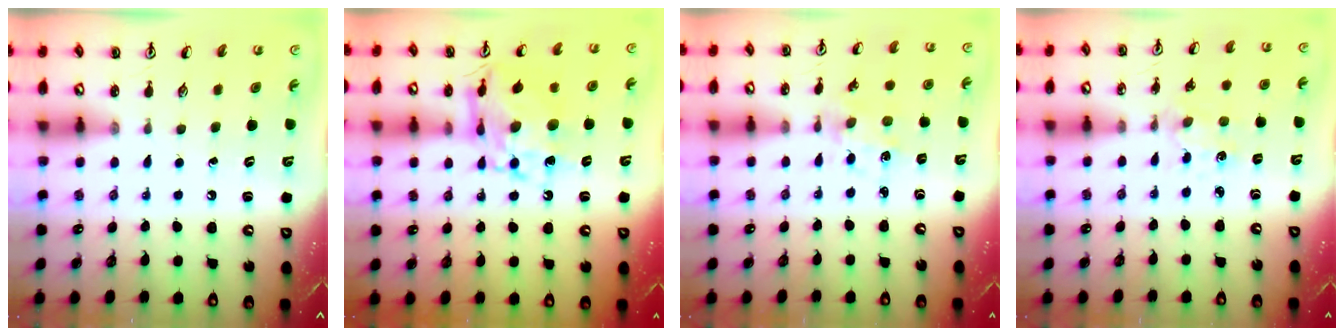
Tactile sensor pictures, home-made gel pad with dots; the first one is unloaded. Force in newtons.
{"total": 13.1, "press": 13.0, "slide": 1.4}
{"total": 1.7, "press": 1.6, "slide": 0.3}
{"total": 1.8, "press": 1.8, "slide": 0.4}